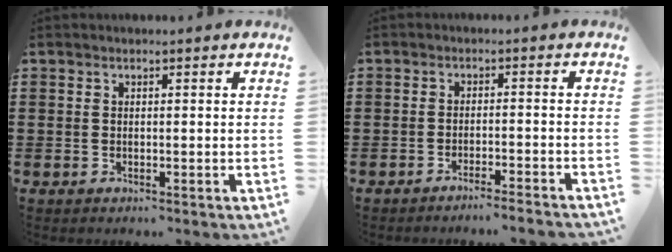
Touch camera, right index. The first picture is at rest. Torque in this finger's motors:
{"motor_torque": [-0.01, 1.05, -0.61, 0.00]}